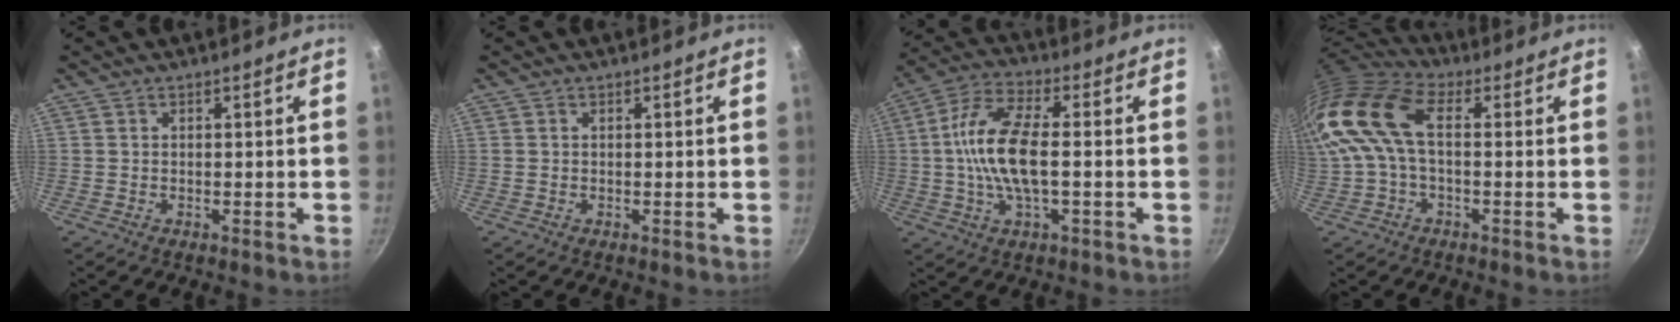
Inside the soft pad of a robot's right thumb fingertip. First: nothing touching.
{"total": 0.0}
{"total": 12.4, "force": [-0.6, 4.8, 11.4], "torque": [-0.231, 0.024, -0.023]}
{"total": 14.9, "force": [2.0, 7.9, 12.4], "torque": [-0.259, 0.026, 0.023]}